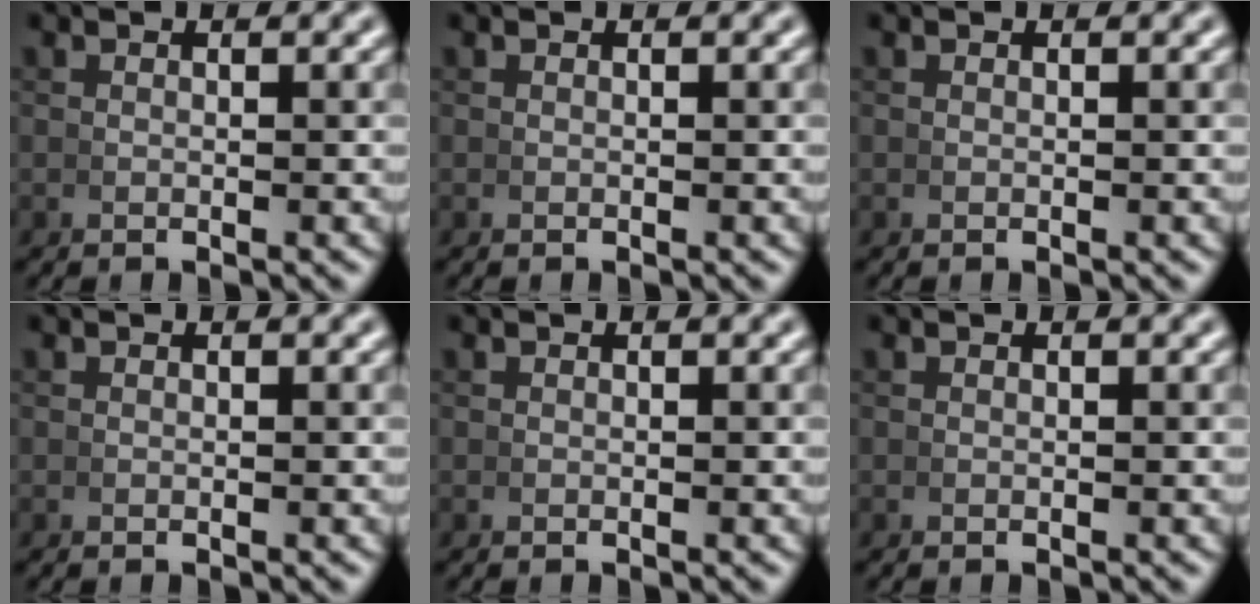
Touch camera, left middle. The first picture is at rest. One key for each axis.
{"total": 0.0}
{"total": 0.0}
{"total": 0.0}
{"total": 0.0}
{"total": 0.0}